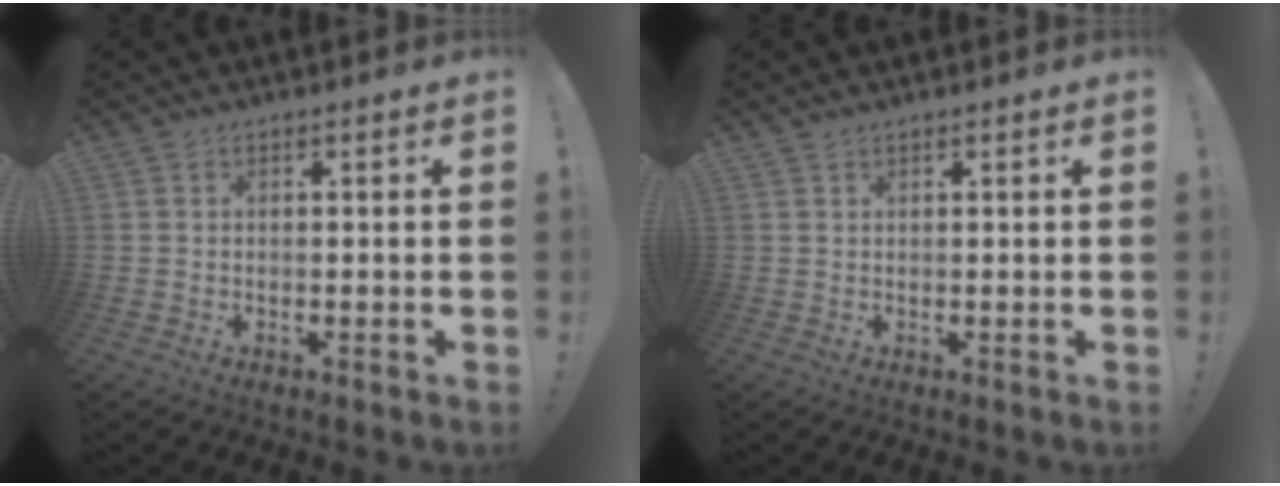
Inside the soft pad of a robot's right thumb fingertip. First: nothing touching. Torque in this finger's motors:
{"motor_torque": [0.00, -0.56, -0.16, 0.35, -0.05]}